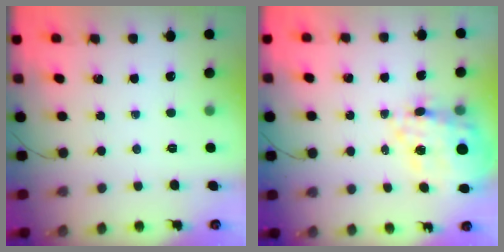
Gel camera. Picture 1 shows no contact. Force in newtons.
{"total": 18.8, "press": 18.4, "slide": 3.9}